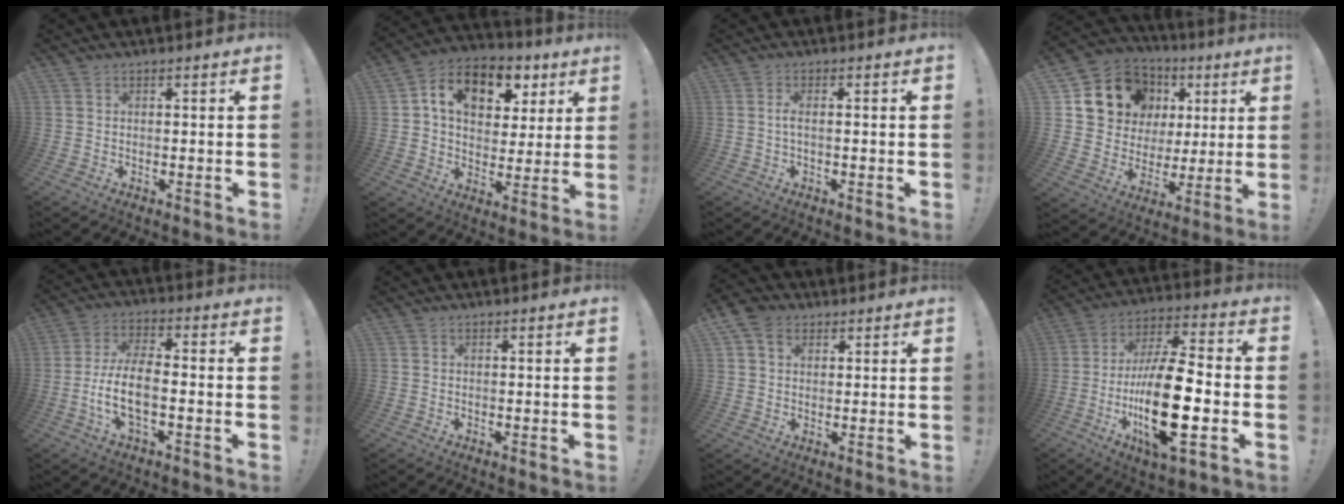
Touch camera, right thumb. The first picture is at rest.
{"total": 13.6, "force": [5.8, 9.4, 8.0], "torque": [-0.130, -0.015, 0.107]}
{"total": 2.5, "force": [-0.5, 0.4, 2.4], "torque": [-0.060, 0.005, -0.011]}
{"total": 13.9, "force": [6.5, 11.4, 4.4], "torque": [-0.068, -0.039, 0.143]}
{"total": 10.6, "force": [-3.3, 4.0, 9.3], "torque": [-0.200, 0.001, -0.061]}
{"total": 0.0}
{"total": 7.4, "force": [3.4, 5.7, 3.2], "torque": [-0.051, -0.007, 0.069]}
{"total": 23.0, "force": [-5.8, 7.2, 21.0], "torque": [-0.411, 0.020, -0.093]}